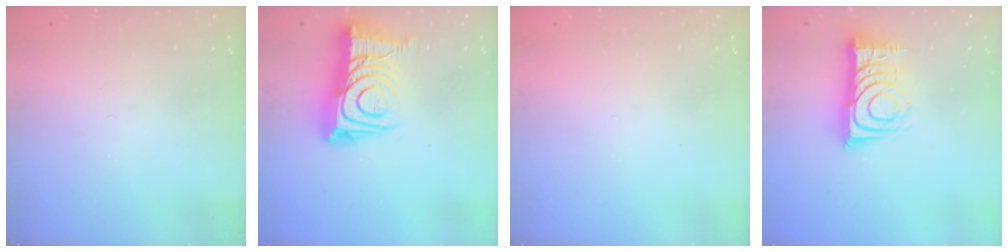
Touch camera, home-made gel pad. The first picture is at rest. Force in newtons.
{"total": 17.3, "press": 17.2, "slide": 1.3}
{"total": 0.0}
{"total": 12.7, "press": 12.6, "slide": 0.9}